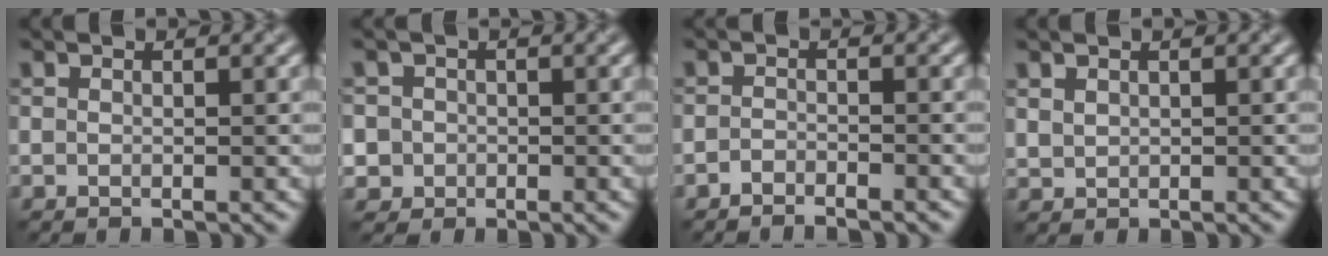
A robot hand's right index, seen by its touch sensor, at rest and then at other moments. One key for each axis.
{"total": 3.2, "fx": -0.5, "fy": 3.1, "fz": 0.5, "tx": 0.009, "ty": 0.013, "tz": -0.025}
{"total": 1.4, "fx": -1.3, "fy": 0.3, "fz": 0.5, "tx": -0.005, "ty": 0.001, "tz": -0.026}
{"total": 0.9, "fx": 0.6, "fy": 0.7, "fz": 0.2, "tx": -0.007, "ty": -0.002, "tz": 0.017}